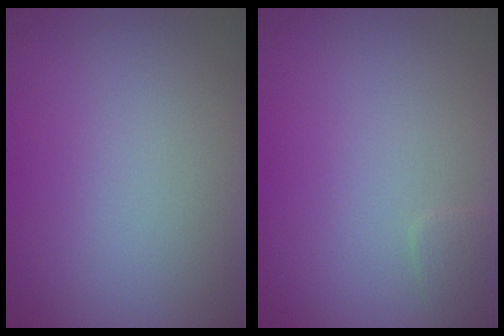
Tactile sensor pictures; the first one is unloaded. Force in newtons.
{"total": 0.8, "press": 0.8, "slide": 0.1}